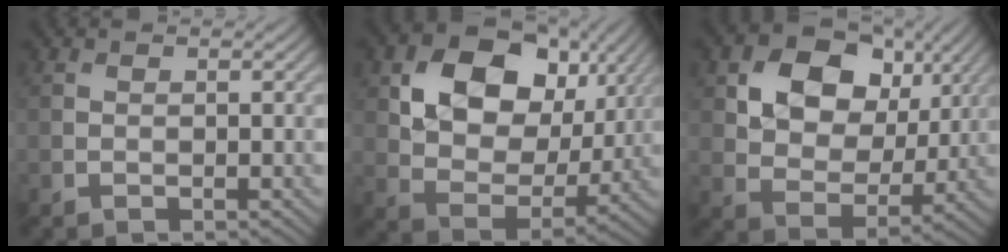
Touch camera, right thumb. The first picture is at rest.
{"total": 13.6, "force": [5.0, 9.5, 8.3], "torque": [-0.172, 0.000, 0.087]}
{"total": 12.4, "force": [5.0, 8.7, 7.2], "torque": [-0.156, 0.020, 0.082]}